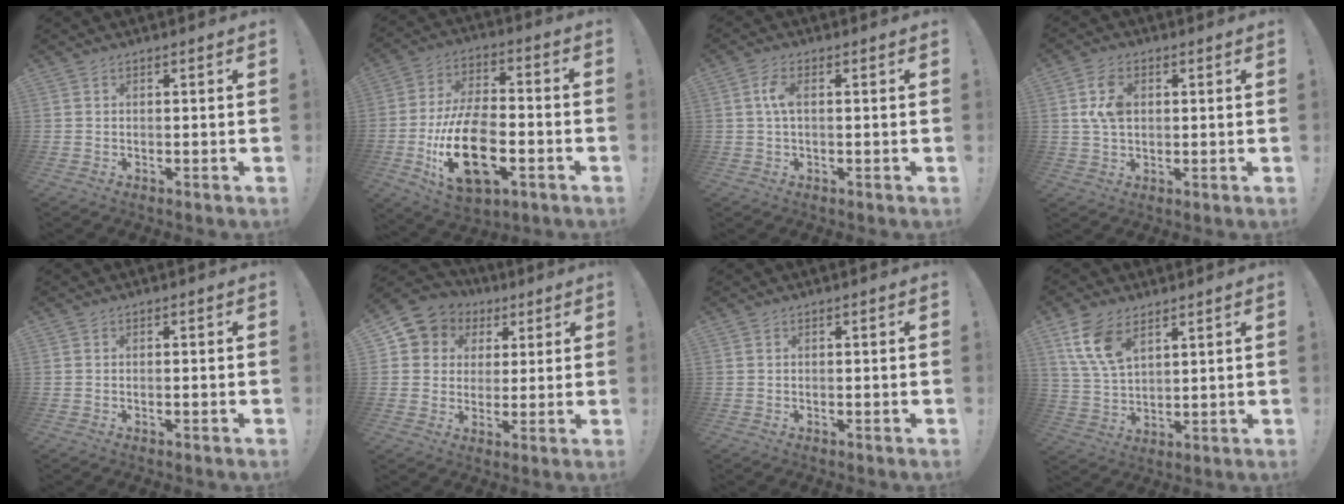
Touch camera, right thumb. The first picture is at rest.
{"total": 21.7, "force": [-6.5, 12.1, 16.8], "torque": [-0.314, 0.031, -0.099]}
{"total": 4.6, "force": [0.4, 1.9, 4.1], "torque": [-0.087, 0.009, 0.006]}
{"total": 8.2, "force": [1.8, 5.4, 5.9], "torque": [-0.119, 0.003, 0.030]}
{"total": 0.6, "force": [-0.5, -0.1, 0.3], "torque": [-0.005, 0.000, -0.010]}
{"total": 7.7, "force": [2.5, 7.2, 1.6], "torque": [-0.024, -0.012, 0.054]}
{"total": 0.0}
{"total": 11.0, "force": [6.4, 6.1, 6.6], "torque": [-0.133, -0.019, 0.124]}